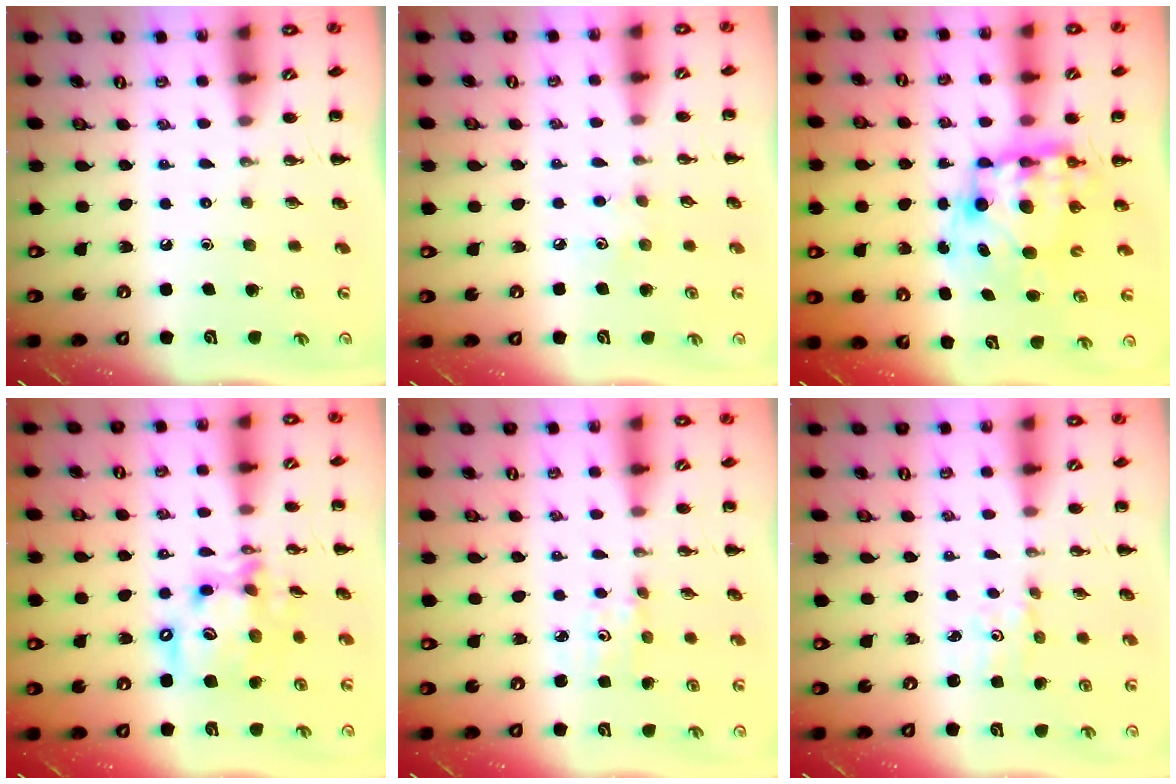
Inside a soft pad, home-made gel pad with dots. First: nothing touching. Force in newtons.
{"total": 3.9, "press": 3.7, "slide": 0.9}
{"total": 11.1, "press": 10.7, "slide": 2.9}
{"total": 14.1, "press": 13.6, "slide": 3.7}
{"total": 2.8, "press": 2.7, "slide": 0.8}
{"total": 1.5, "press": 1.4, "slide": 0.5}